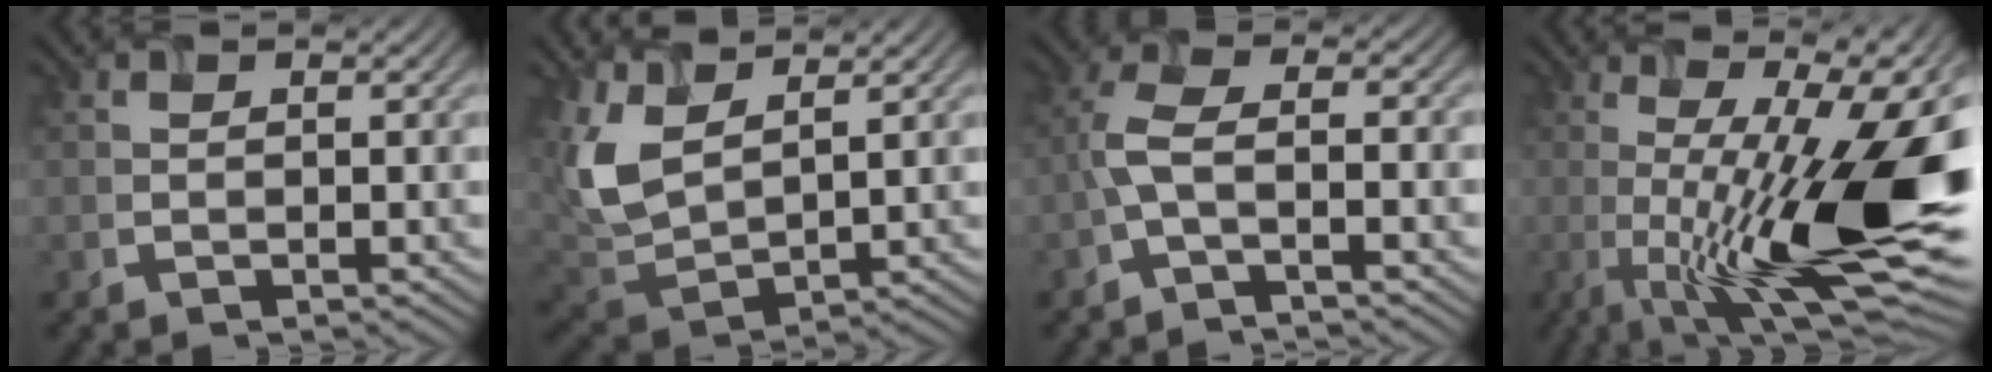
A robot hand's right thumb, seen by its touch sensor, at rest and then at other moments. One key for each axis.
{"total": 8.2, "fx": 4.2, "fy": 3.8, "fz": 5.9, "tx": -0.166, "ty": 0.000, "tz": 0.090}
{"total": 4.0, "fx": -2.0, "fy": 1.2, "fz": 3.3, "tx": -0.084, "ty": 0.005, "tz": -0.042}
{"total": 18.9, "fx": -2.2, "fy": 5.0, "fz": 18.1, "tx": -0.255, "ty": -0.007, "tz": -0.021}